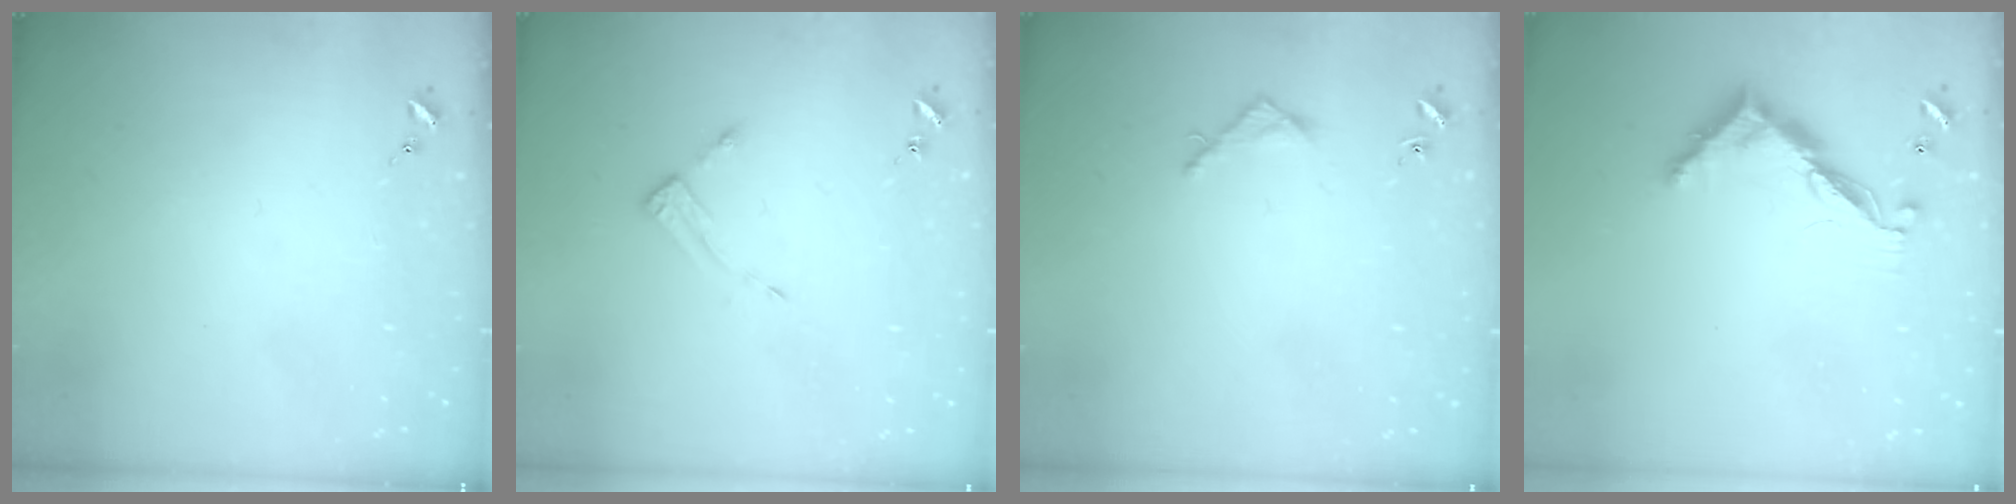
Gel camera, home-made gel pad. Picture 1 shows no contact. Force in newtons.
{"total": 3.3, "press": 3.3, "slide": 0.3}
{"total": 3.3, "press": 3.3, "slide": 0.3}
{"total": 9.9, "press": 9.9, "slide": 0.2}